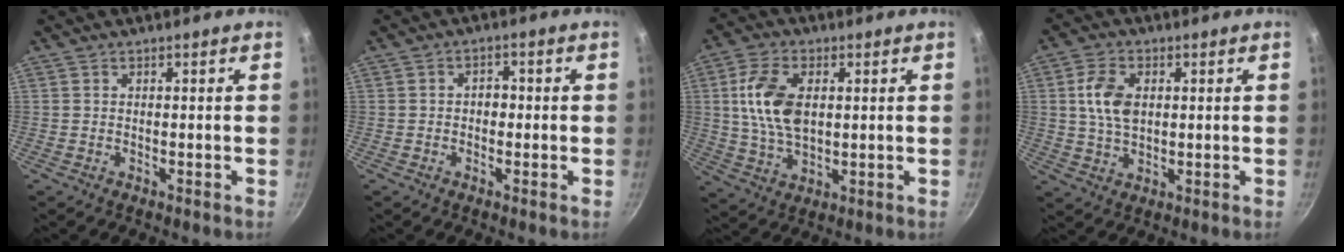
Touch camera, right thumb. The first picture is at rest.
{"total": 2.6, "force": [-0.3, 2.1, 1.6], "torque": [-0.007, 0.010, -0.008]}
{"total": 11.6, "force": [2.0, 6.8, 9.1], "torque": [-0.165, -0.001, 0.038]}
{"total": 7.6, "force": [1.3, 4.9, 5.6], "torque": [-0.097, 0.003, 0.025]}